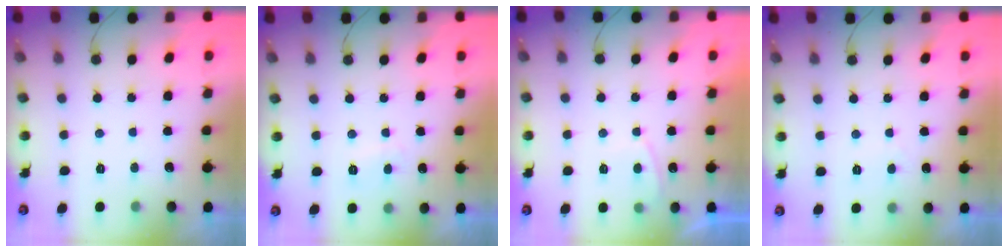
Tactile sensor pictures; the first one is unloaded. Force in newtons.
{"total": 2.1, "press": 2.0, "slide": 0.7}
{"total": 2.7, "press": 2.6, "slide": 0.8}
{"total": 0.0}